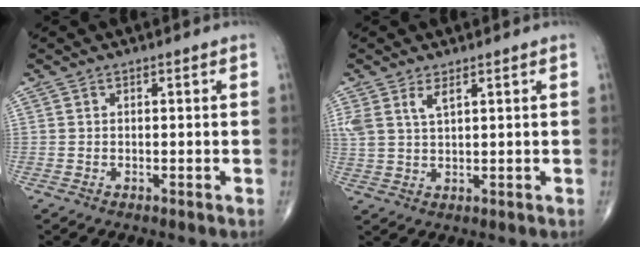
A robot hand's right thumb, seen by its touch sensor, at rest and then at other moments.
{"total": 4.2, "force": [2.3, 1.6, 3.2], "torque": [-0.073, -0.002, 0.054]}